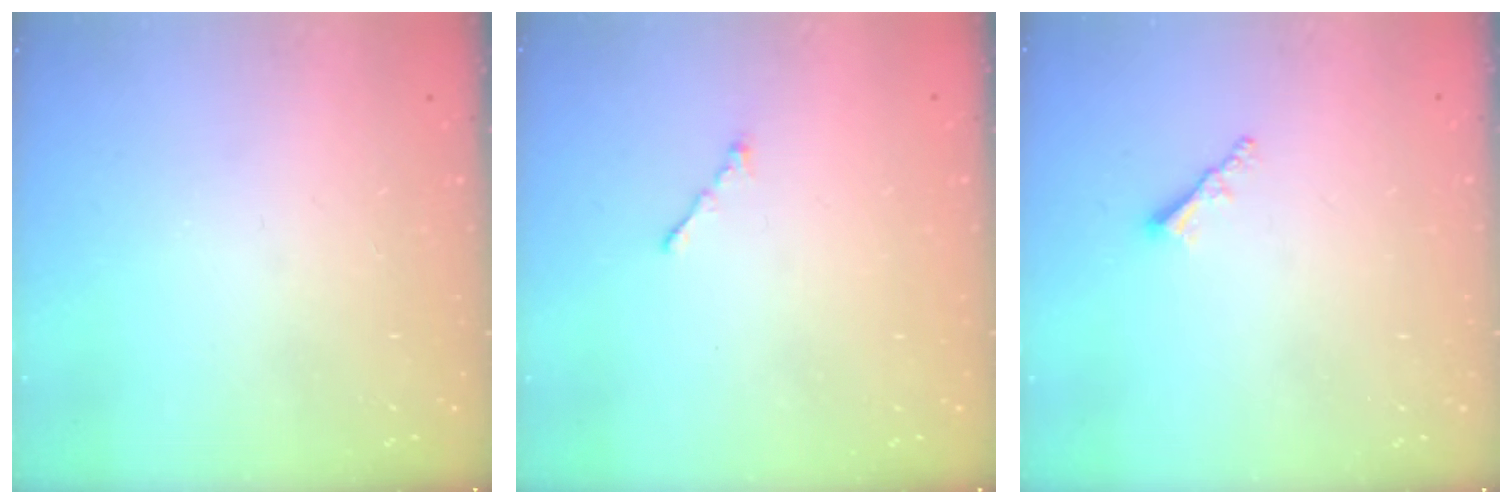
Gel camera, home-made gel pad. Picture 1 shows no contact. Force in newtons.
{"total": 0.9, "press": 0.8, "slide": 0.2}
{"total": 1.9, "press": 1.9, "slide": 0.5}